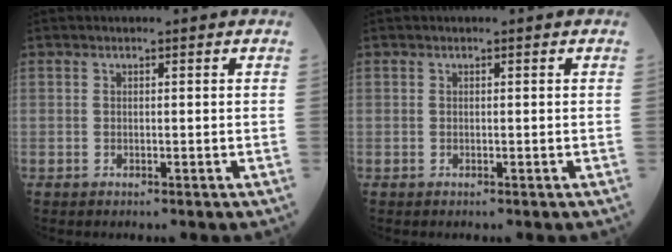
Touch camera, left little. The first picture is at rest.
{"total": 0.0}